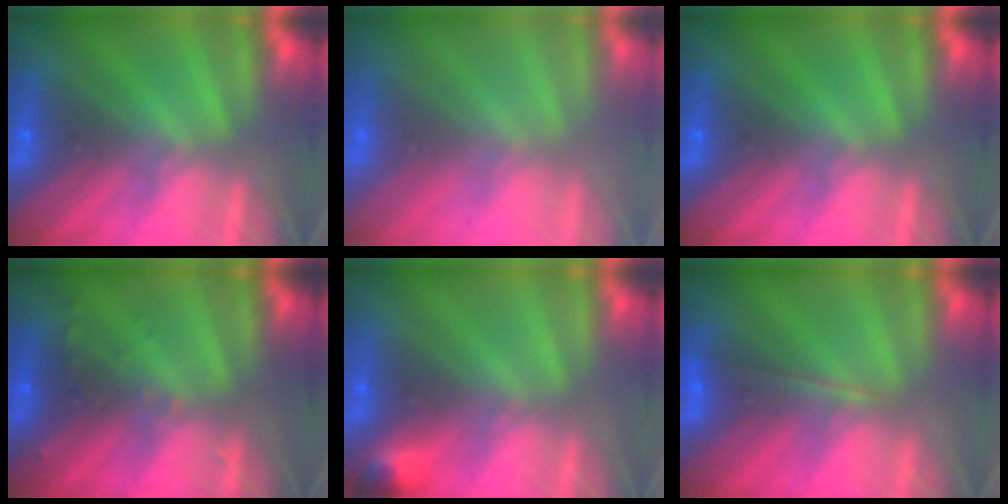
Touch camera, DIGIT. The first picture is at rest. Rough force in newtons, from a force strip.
{"total": 2.6}
{"total": 0.0}
{"total": 2.9}
{"total": 3.1}
{"total": 1.8}